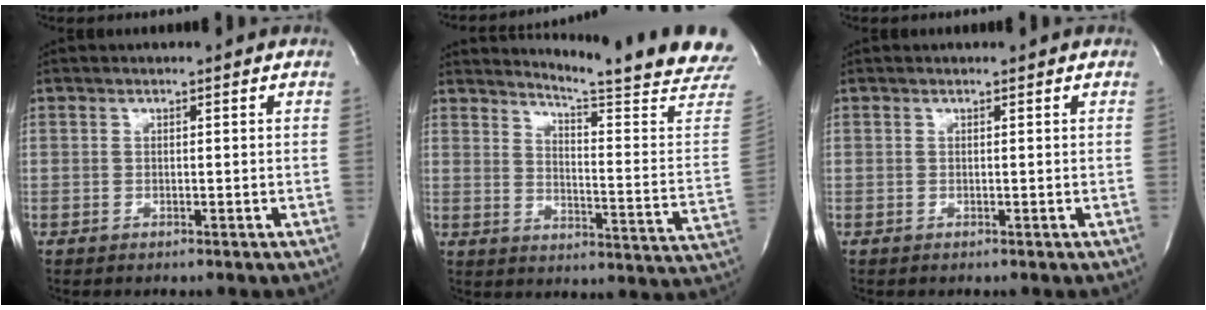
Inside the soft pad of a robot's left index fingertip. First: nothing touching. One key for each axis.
{"total": 18.7, "fx": 17.2, "fy": -1.6, "fz": 7.1, "tx": -0.115, "ty": -0.115, "tz": 0.207}
{"total": 0.0}